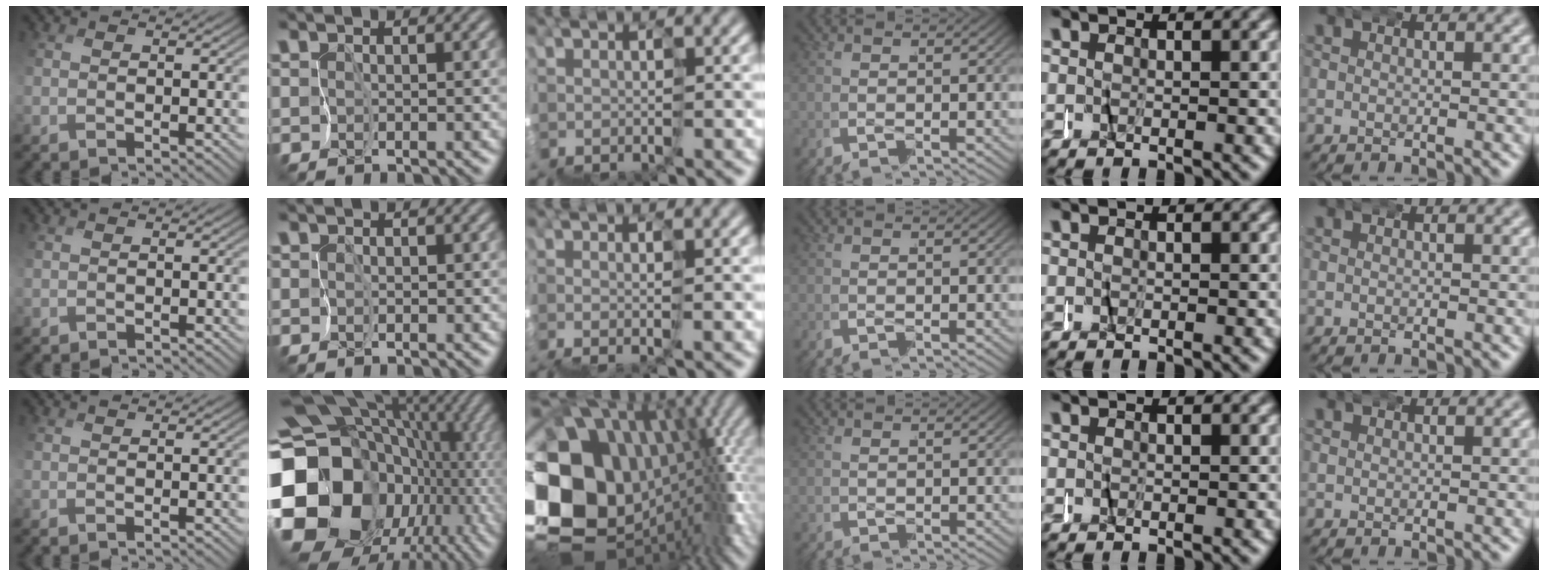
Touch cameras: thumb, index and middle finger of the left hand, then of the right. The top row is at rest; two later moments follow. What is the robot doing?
{"motion": "wrap", "object": "felt sheet"}